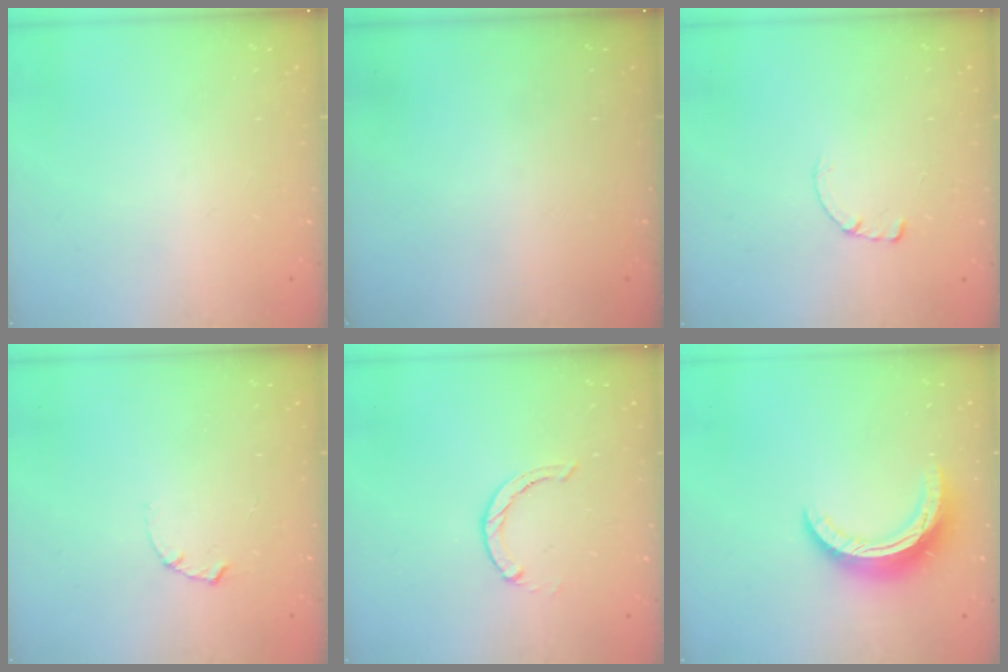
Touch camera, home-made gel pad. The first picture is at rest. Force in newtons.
{"total": 0.0}
{"total": 0.7, "press": 0.7, "slide": 0.2}
{"total": 1.7, "press": 1.6, "slide": 0.3}
{"total": 0.0}
{"total": 11.8, "press": 11.8, "slide": 0.9}